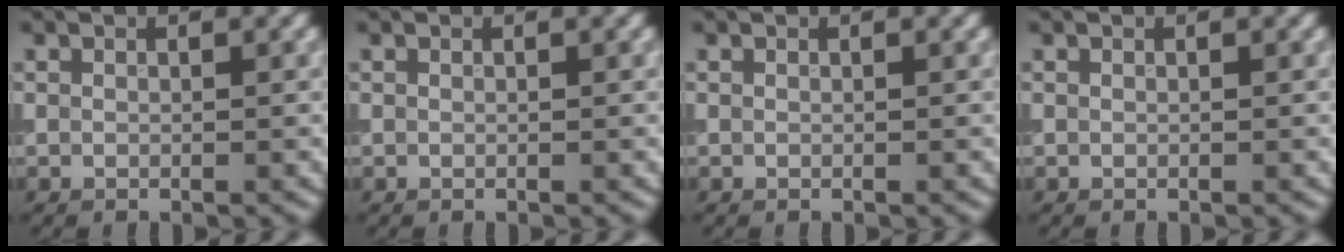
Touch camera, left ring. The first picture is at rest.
{"total": 0.0}
{"total": 0.0}
{"total": 0.0}